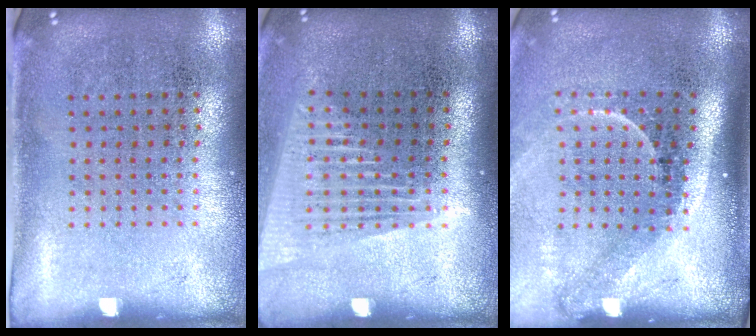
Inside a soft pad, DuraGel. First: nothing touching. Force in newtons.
{"total": 1.6, "press": 1.4, "slide": 0.7}
{"total": 2.2, "press": 1.4, "slide": 1.6}